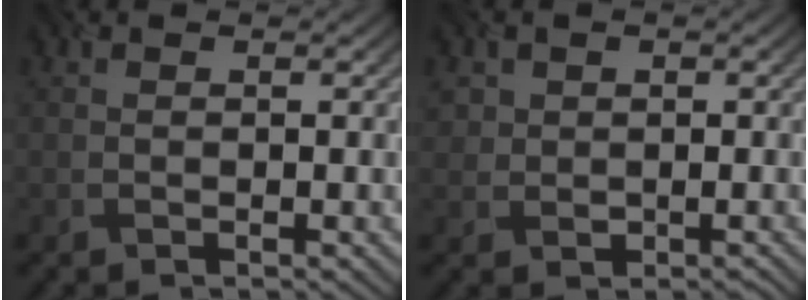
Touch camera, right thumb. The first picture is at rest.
{"total": 2.7, "force": [0.4, 2.7, 0.5], "torque": [-0.011, -0.002, 0.009]}